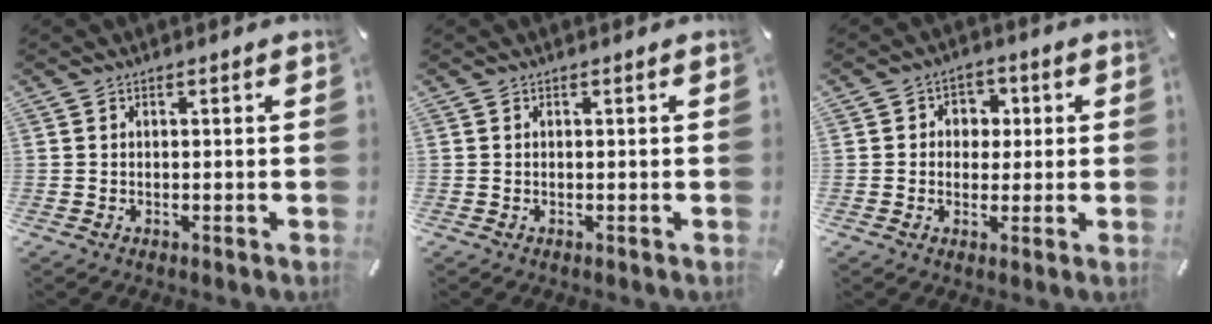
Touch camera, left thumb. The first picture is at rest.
{"total": 0.0}
{"total": 5.0, "force": [0.0, 4.7, 1.8], "torque": [-0.022, 0.009, -0.007]}